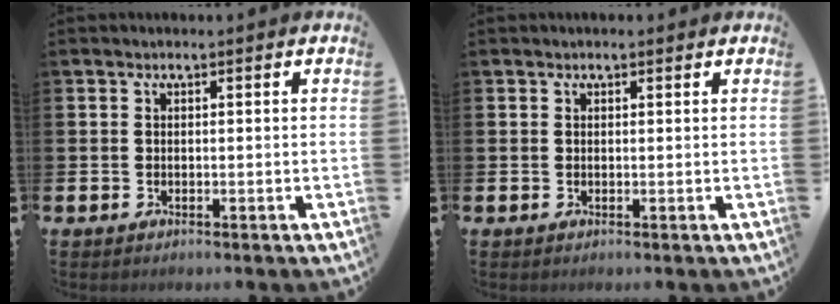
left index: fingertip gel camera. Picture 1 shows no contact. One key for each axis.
{"total": 0.6, "fx": 0.5, "fy": 0.2, "fz": 0.1, "tx": 0.008, "ty": -0.001, "tz": 0.007}